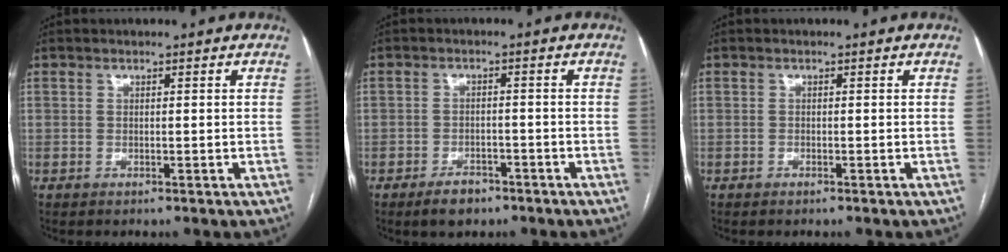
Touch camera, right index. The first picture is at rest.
{"total": 4.0, "force": [-2.9, 2.1, 1.8], "torque": [-0.033, 0.002, -0.040]}
{"total": 0.0}